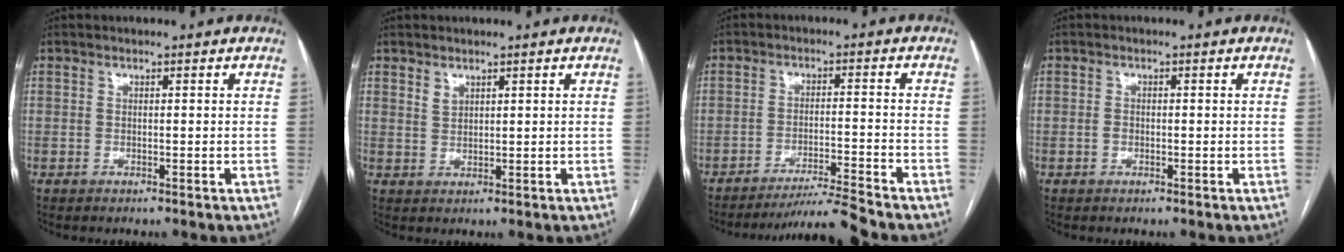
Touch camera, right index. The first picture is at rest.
{"total": 1.7, "force": [1.3, 0.9, 0.7], "torque": [-0.011, 0.000, 0.028]}
{"total": 6.9, "force": [-6.2, -2.9, 0.9], "torque": [-0.013, -0.007, -0.107]}
{"total": 1.0, "force": [-0.2, 0.8, 0.6], "torque": [-0.010, 0.003, -0.003]}